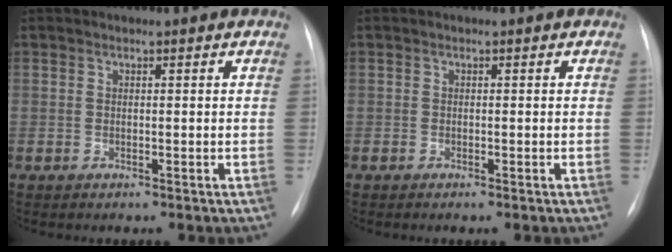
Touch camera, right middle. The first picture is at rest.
{"total": 0.5, "force": [-0.3, 0.0, 0.4], "torque": [-0.008, -0.001, -0.006]}